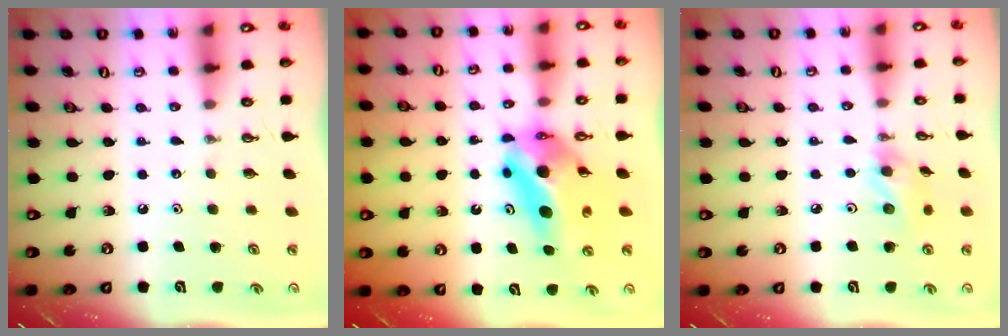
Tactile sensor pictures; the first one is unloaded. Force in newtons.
{"total": 13.2, "press": 11.0, "slide": 7.2}
{"total": 9.4, "press": 9.3, "slide": 1.1}